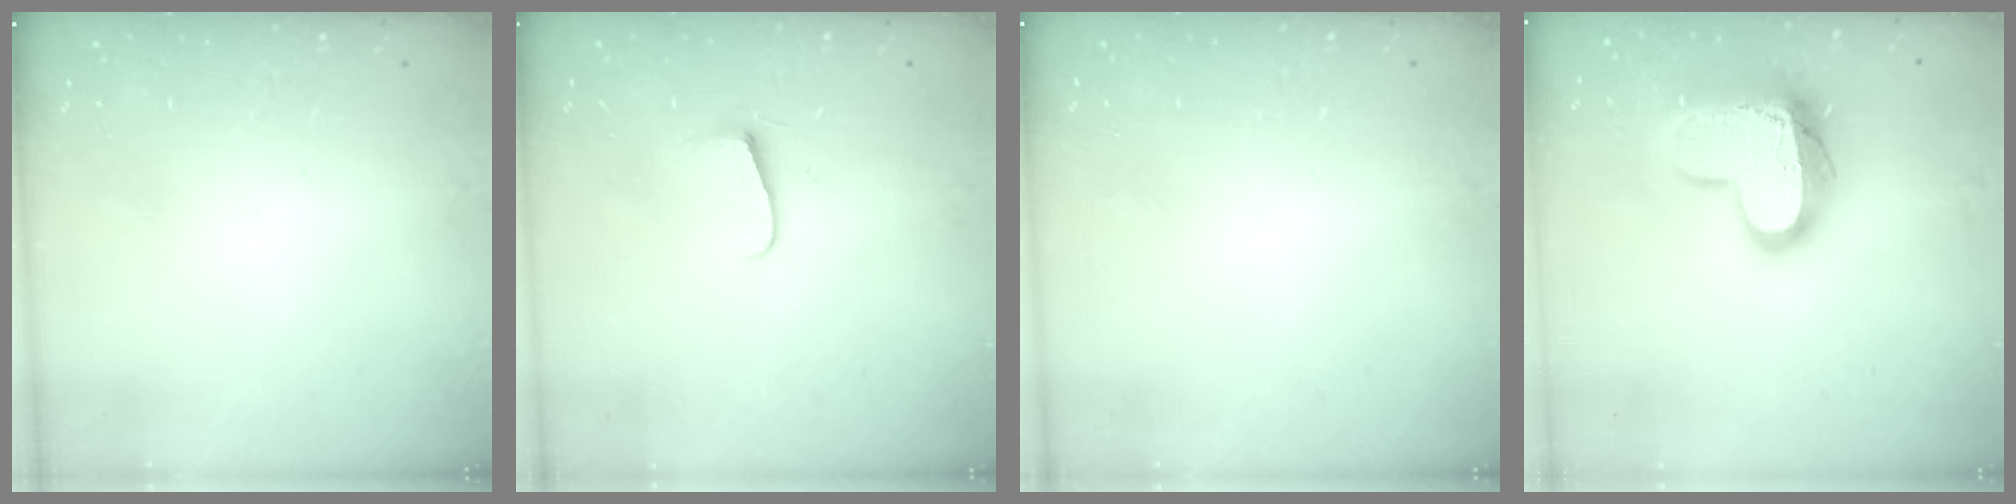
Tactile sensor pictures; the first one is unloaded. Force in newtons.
{"total": 6.8, "press": 6.8, "slide": 0.6}
{"total": 0.0}
{"total": 15.7, "press": 15.7, "slide": 1.2}